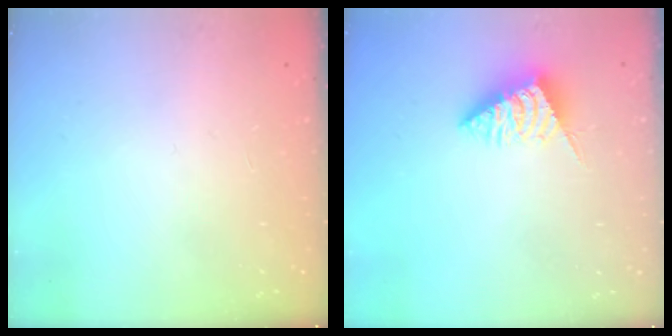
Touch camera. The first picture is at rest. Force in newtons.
{"total": 4.9, "press": 4.9, "slide": 0.2}